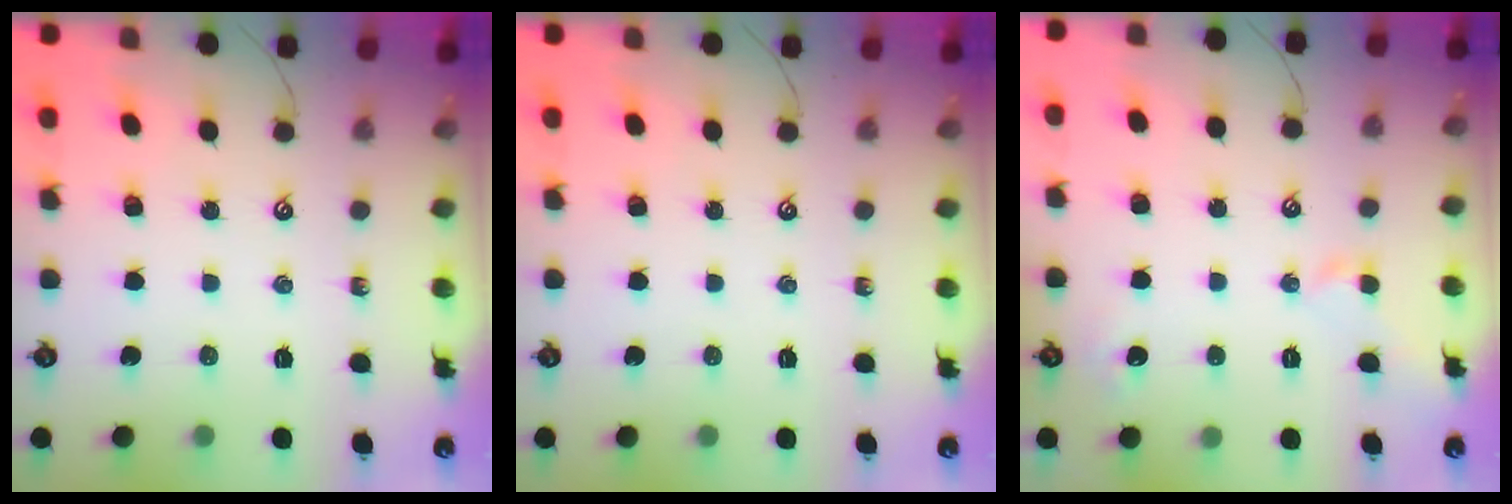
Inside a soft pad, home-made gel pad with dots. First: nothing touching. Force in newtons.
{"total": 0.0}
{"total": 0.9, "press": 0.7, "slide": 0.5}